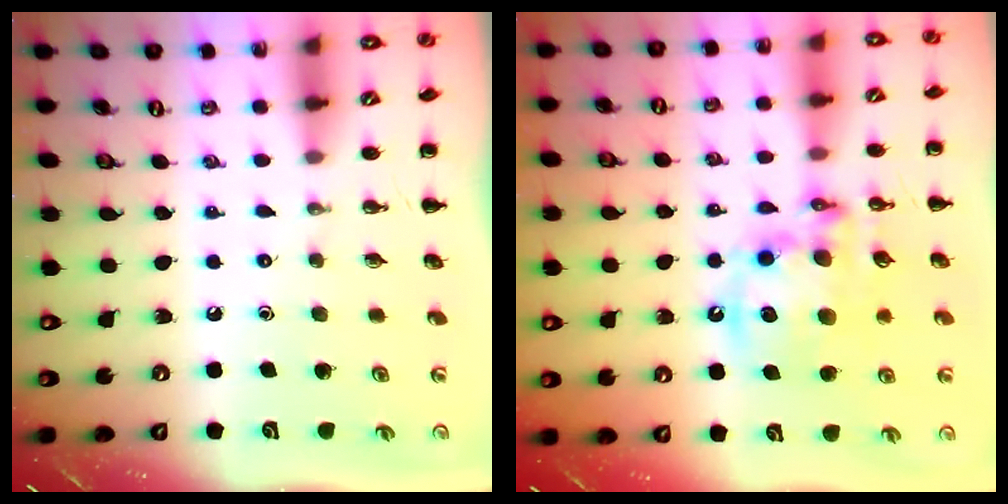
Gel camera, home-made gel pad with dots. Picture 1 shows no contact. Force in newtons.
{"total": 14.6, "press": 14.1, "slide": 3.6}